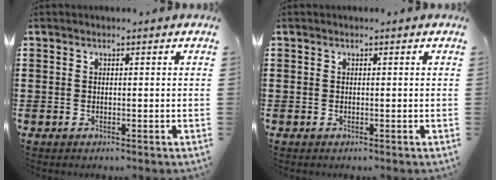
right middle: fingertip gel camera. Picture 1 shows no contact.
{"total": 0.0}